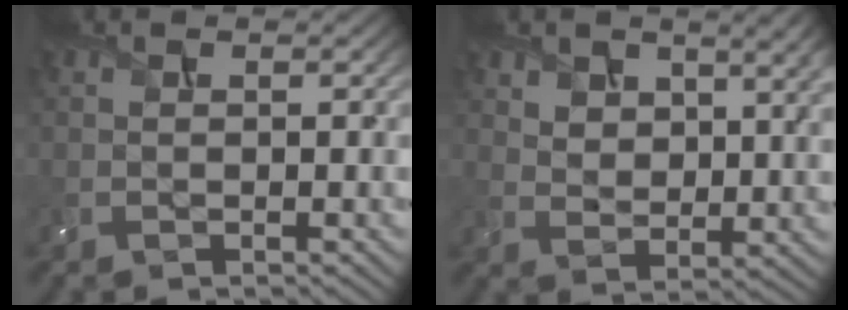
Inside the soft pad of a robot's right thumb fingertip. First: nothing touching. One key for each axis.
{"total": 6.3, "fx": 3.9, "fy": 3.5, "fz": 3.5, "tx": -0.077, "ty": -0.008, "tz": 0.073}